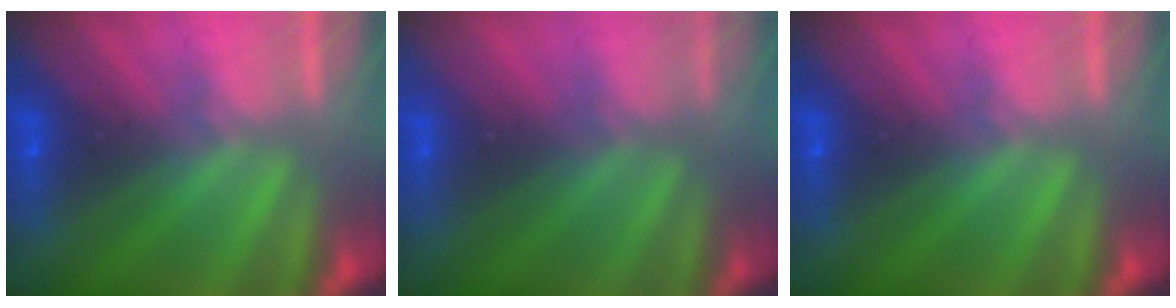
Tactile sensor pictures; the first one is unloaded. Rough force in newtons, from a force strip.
{"total": 2.4}
{"total": 0.0}